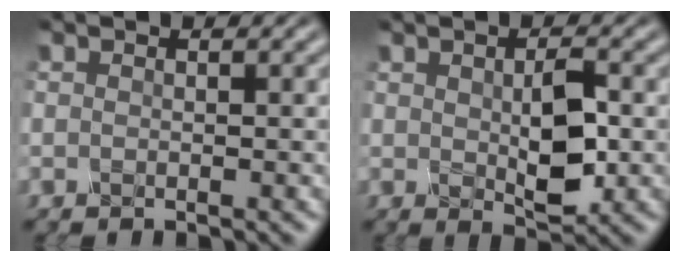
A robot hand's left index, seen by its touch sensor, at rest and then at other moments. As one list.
[{"total": 3.5, "force": [-0.1, 1.5, 3.2], "torque": [-0.065, -0.004, 0.009]}]